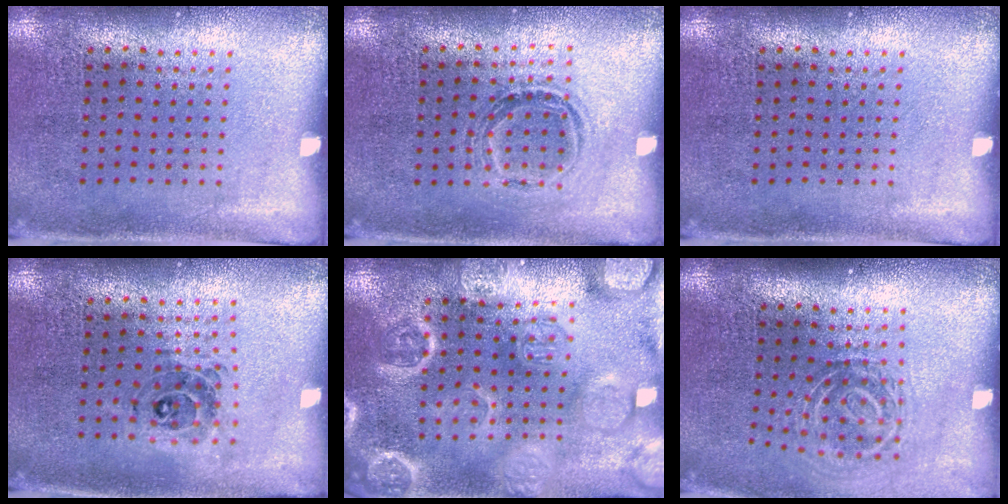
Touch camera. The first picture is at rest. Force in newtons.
{"total": 1.1, "press": 0.9, "slide": 0.7}
{"total": 0.0}
{"total": 0.7, "press": 0.7, "slide": 0.0}
{"total": 3.9, "press": 3.9, "slide": 0.4}
{"total": 1.9, "press": 1.2, "slide": 1.5}